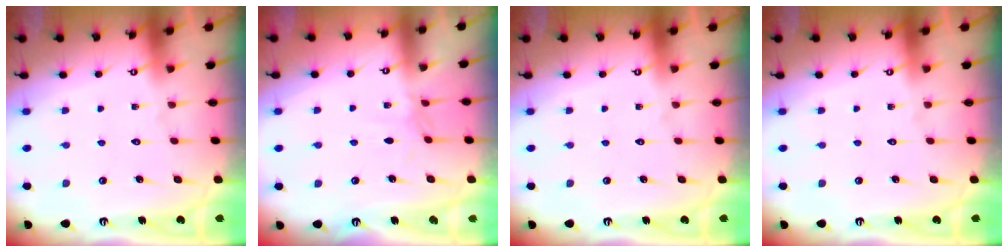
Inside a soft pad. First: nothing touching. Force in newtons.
{"total": 2.1, "press": 2.1, "slide": 0.5}
{"total": 0.0}
{"total": 0.0}